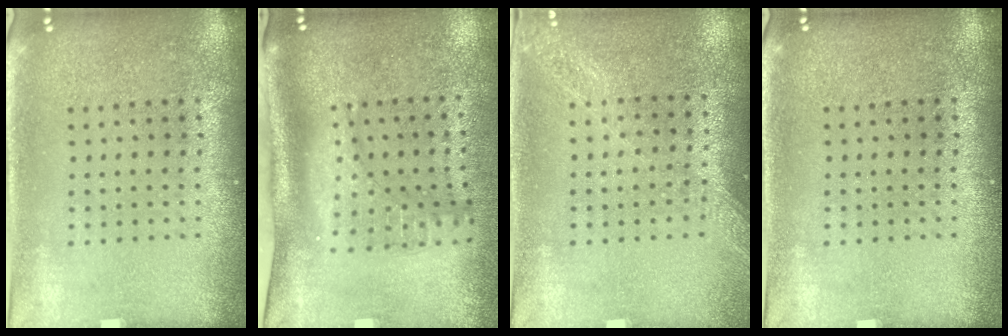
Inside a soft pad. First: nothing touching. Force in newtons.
{"total": 2.1, "press": 1.4, "slide": 1.6}
{"total": 1.1, "press": 1.1, "slide": 0.2}
{"total": 0.0}